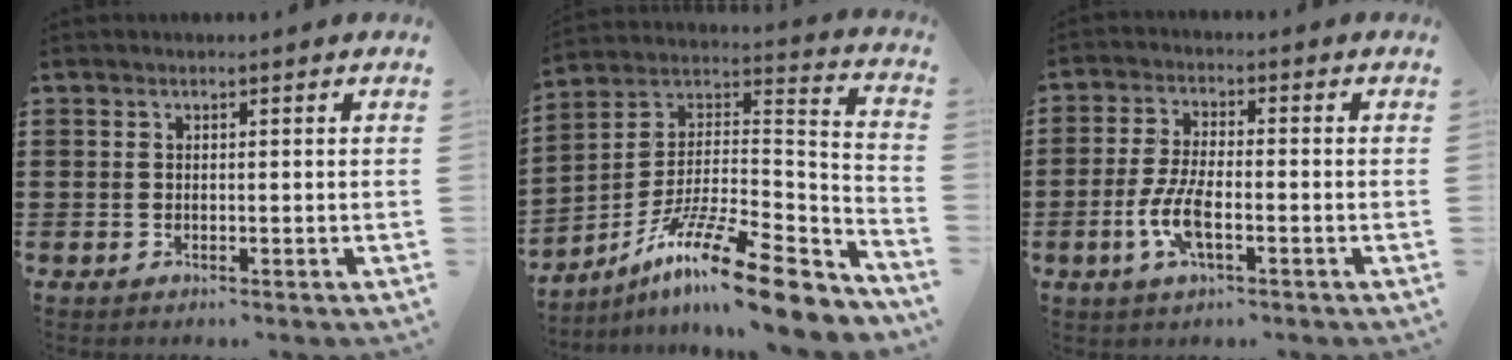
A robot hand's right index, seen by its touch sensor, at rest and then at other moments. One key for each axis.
{"total": 15.5, "fx": -10.6, "fy": 2.2, "fz": 11.0, "tx": -0.195, "ty": 0.021, "tz": -0.190}
{"total": 6.4, "fx": -2.3, "fy": 2.1, "fz": 5.6, "tx": -0.126, "ty": -0.009, "tz": -0.046}